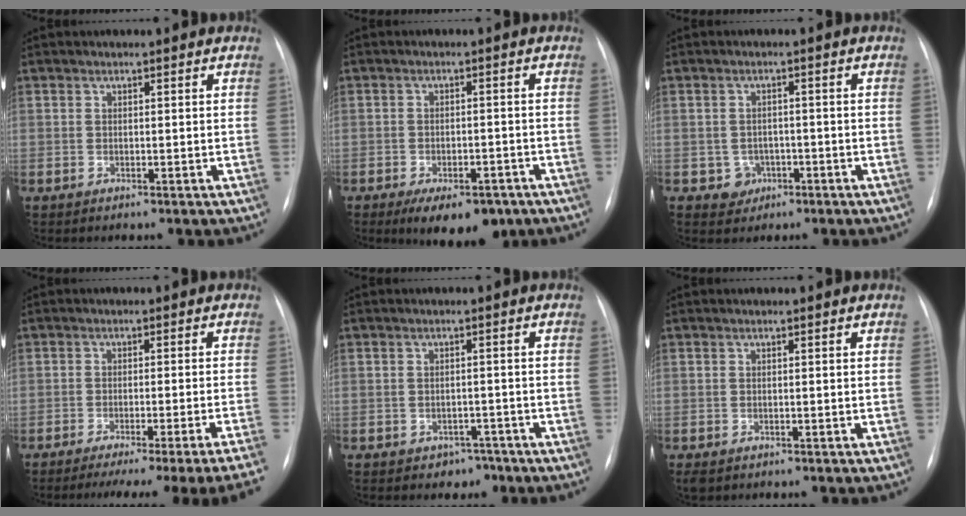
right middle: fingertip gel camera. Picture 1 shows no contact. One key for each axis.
{"total": 8.9, "fx": -6.0, "fy": 4.2, "fz": 5.2, "tx": -0.064, "ty": 0.000, "tz": -0.083}
{"total": 3.0, "fx": -1.1, "fy": 2.7, "fz": 0.5, "tx": 0.002, "ty": 0.009, "tz": -0.010}
{"total": 17.7, "fx": -15.4, "fy": -2.2, "fz": 8.6, "tx": -0.063, "ty": -0.030, "tz": -0.198}
{"total": 2.7, "fx": -1.7, "fy": 2.0, "fz": 0.4, "tx": -0.002, "ty": 0.013, "tz": -0.016}
{"total": 1.4, "fx": -0.9, "fy": 0.8, "fz": 0.7, "tx": -0.012, "ty": -0.002, "tz": -0.008}